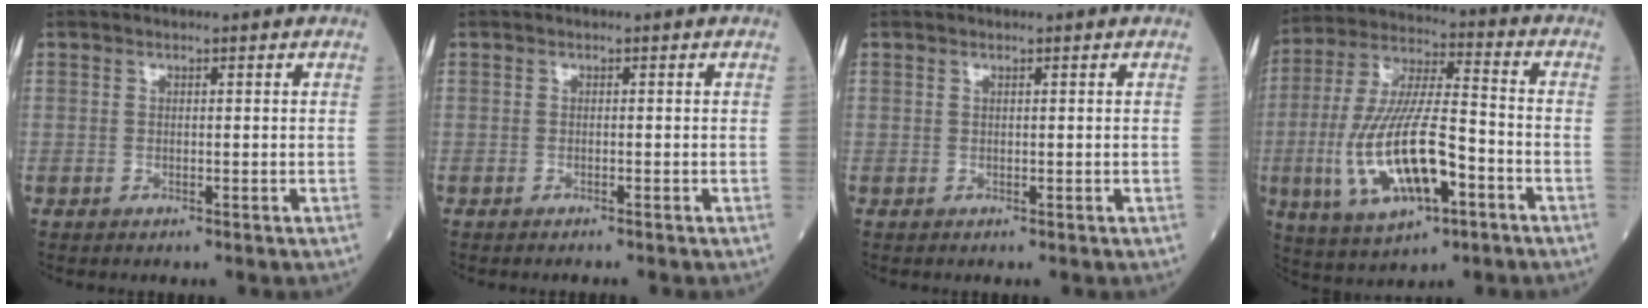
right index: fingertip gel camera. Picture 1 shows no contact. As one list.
[{"total": 1.2, "force": [-1.1, 0.0, 0.5], "torque": [-0.011, -0.003, -0.013]}, {"total": 0.0}, {"total": 16.6, "force": [-5.2, 4.7, 15.1], "torque": [-0.315, -0.008, -0.085]}]